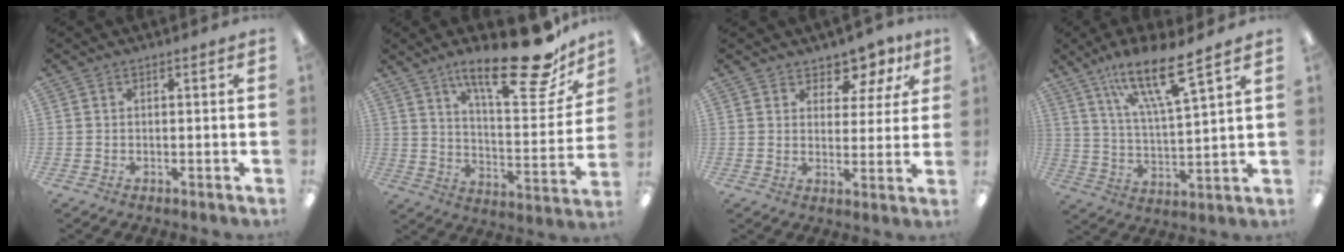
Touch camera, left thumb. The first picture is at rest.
{"total": 22.4, "force": [15.8, 6.6, 14.4], "torque": [-0.207, -0.105, 0.253]}
{"total": 7.2, "force": [5.8, 3.7, 1.9], "torque": [-0.028, -0.041, 0.104]}
{"total": 15.7, "force": [11.2, 3.0, 10.6], "torque": [-0.191, -0.061, 0.183]}